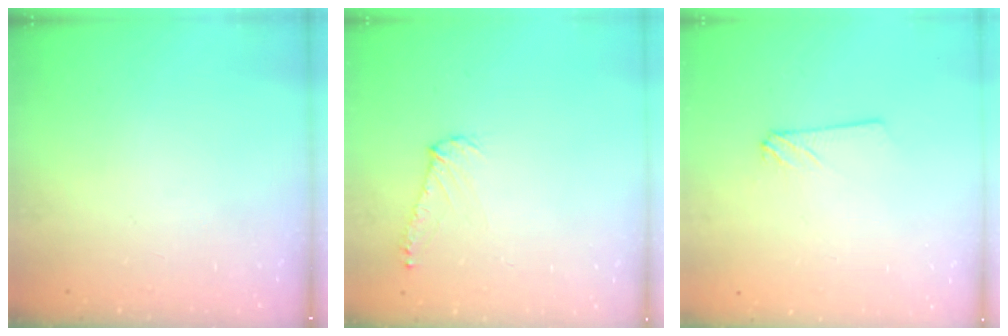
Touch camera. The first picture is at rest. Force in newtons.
{"total": 7.3, "press": 7.2, "slide": 0.7}
{"total": 2.4, "press": 2.4, "slide": 0.2}